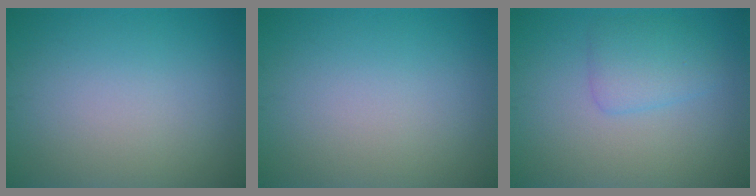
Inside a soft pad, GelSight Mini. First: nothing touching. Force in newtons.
{"total": 0.0}
{"total": 2.5, "press": 2.5, "slide": 0.2}